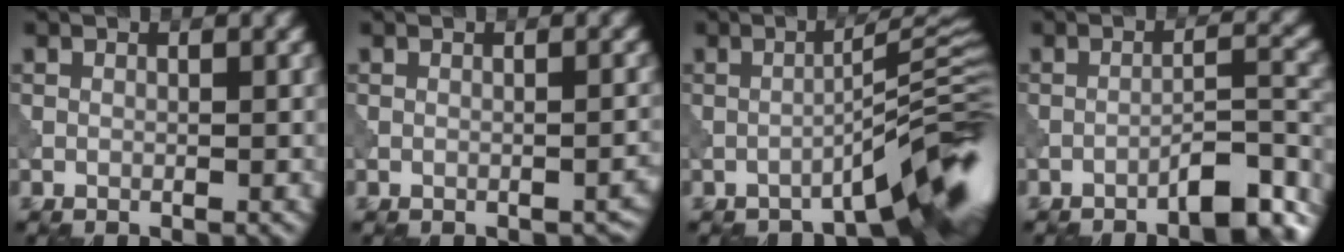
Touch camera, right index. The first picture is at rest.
{"total": 1.0, "force": [-0.8, 0.4, 0.3], "torque": [-0.005, -0.003, -0.011]}
{"total": 6.9, "force": [-4.3, 0.8, 5.3], "torque": [-0.066, 0.016, -0.074]}
{"total": 5.2, "force": [-3.9, 0.9, 3.4], "torque": [-0.044, 0.016, -0.058]}